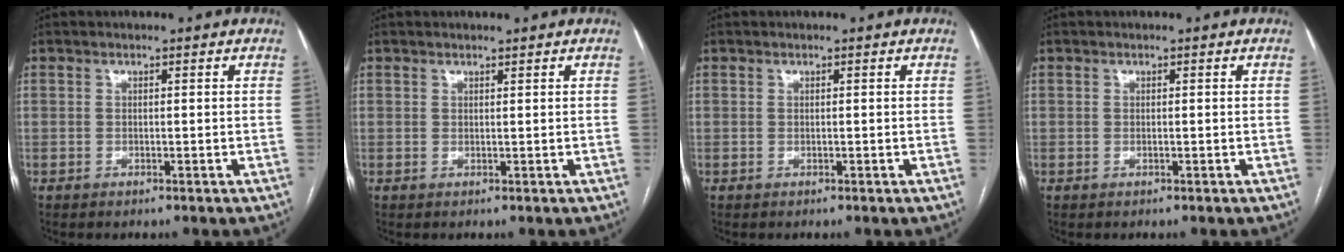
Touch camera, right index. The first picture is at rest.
{"total": 0.6, "force": [0.6, 0.0, 0.2], "torque": [-0.009, 0.000, 0.010]}
{"total": 0.0}
{"total": 0.0}